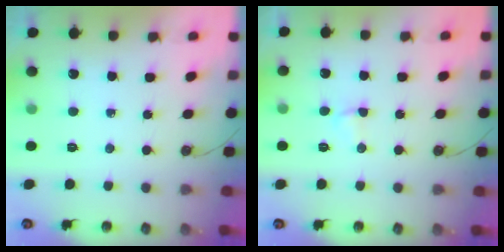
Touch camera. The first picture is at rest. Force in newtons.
{"total": 2.9, "press": 2.8, "slide": 0.6}